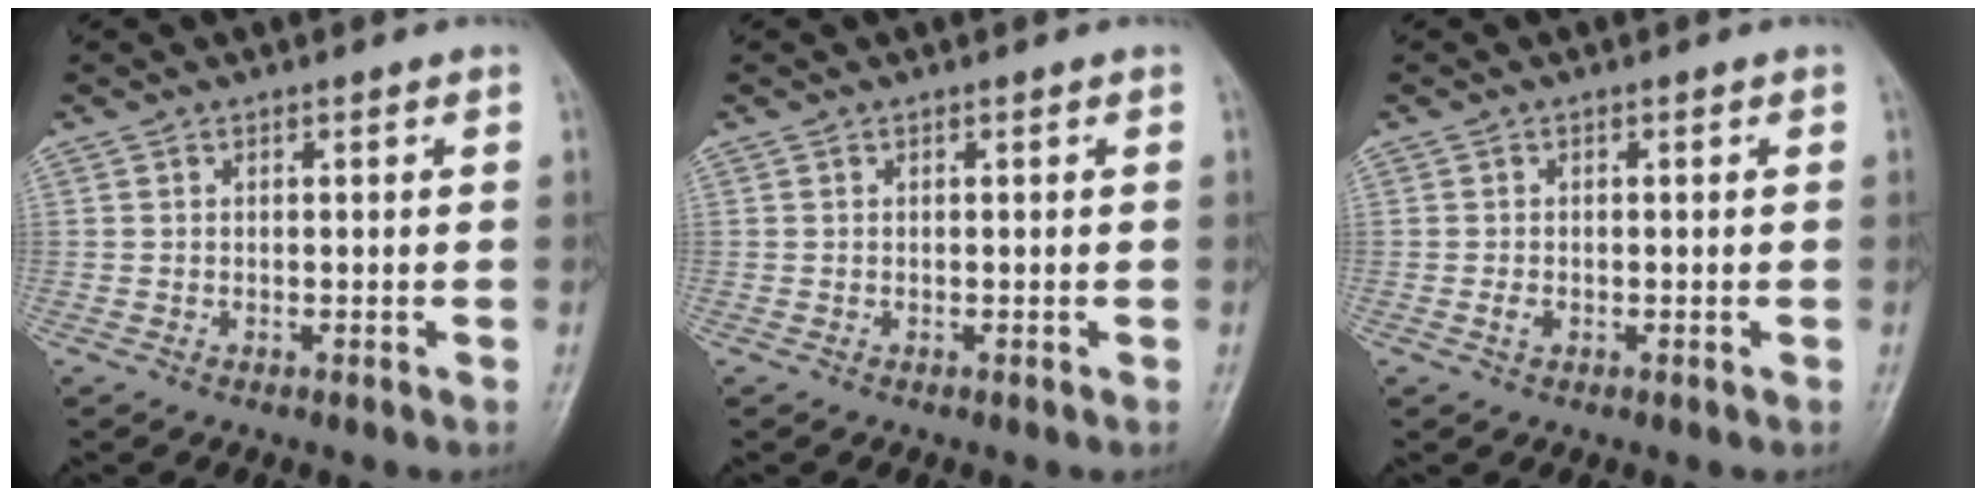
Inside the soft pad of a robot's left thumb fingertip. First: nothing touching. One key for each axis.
{"total": 0.0}
{"total": 1.3, "fx": -0.4, "fy": 0.9, "fz": 0.8, "tx": -0.015, "ty": 0.000, "tz": -0.008}